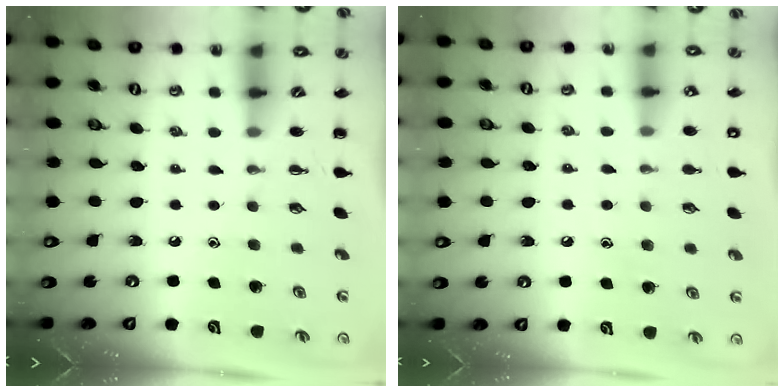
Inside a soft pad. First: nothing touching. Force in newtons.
{"total": 7.7, "press": 7.5, "slide": 1.7}